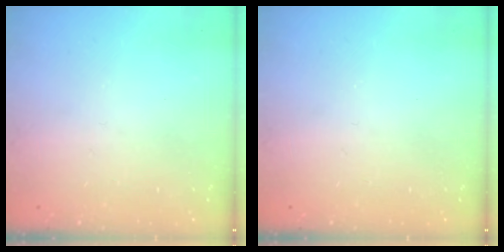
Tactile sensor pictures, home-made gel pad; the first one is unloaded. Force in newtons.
{"total": 0.0}